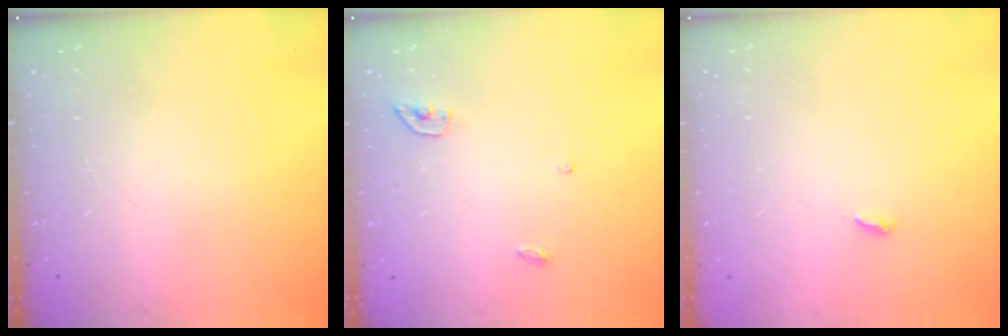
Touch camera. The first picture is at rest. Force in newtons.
{"total": 3.4, "press": 3.4, "slide": 0.3}
{"total": 2.5, "press": 2.5, "slide": 0.2}